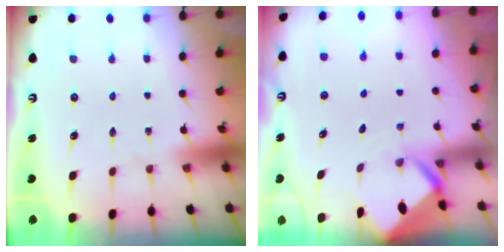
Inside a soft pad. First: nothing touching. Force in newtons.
{"total": 3.0, "press": 3.0, "slide": 0.1}